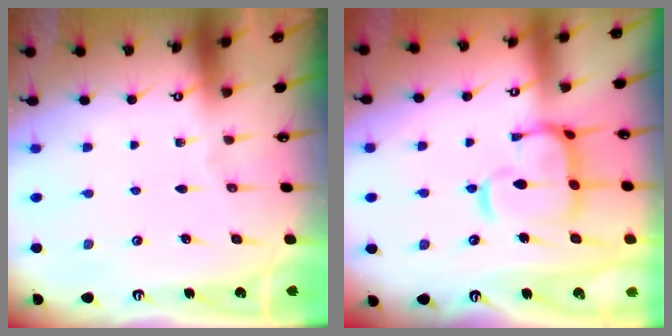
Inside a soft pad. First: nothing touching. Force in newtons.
{"total": 12.1, "press": 12.0, "slide": 1.4}